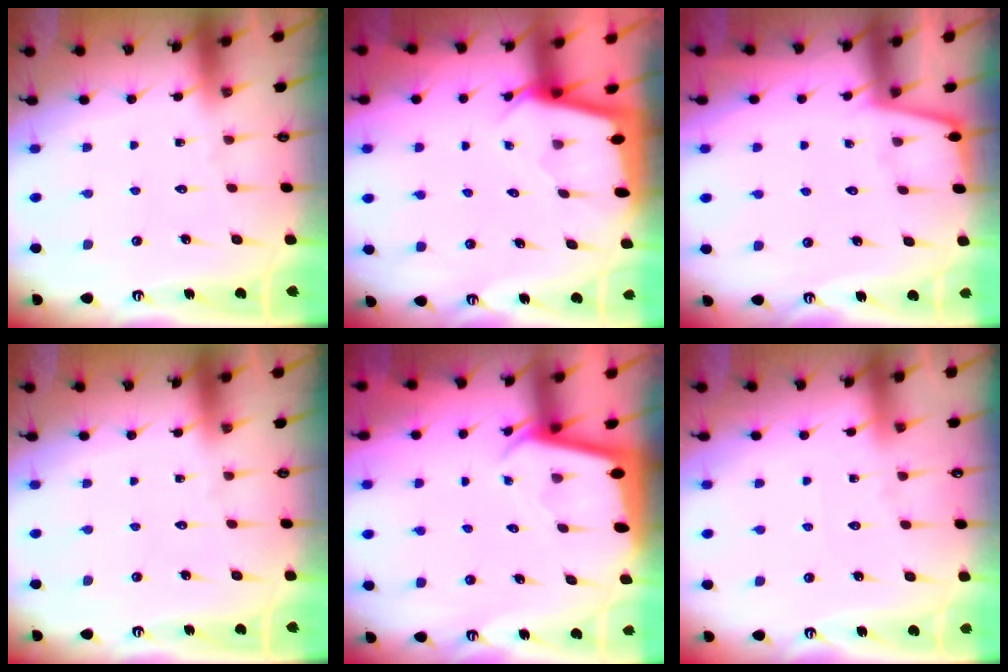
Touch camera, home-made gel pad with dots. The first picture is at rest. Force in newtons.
{"total": 2.4, "press": 2.4, "slide": 0.1}
{"total": 2.3, "press": 2.3, "slide": 0.3}
{"total": 0.0}
{"total": 2.1, "press": 2.1, "slide": 0.2}
{"total": 2.8, "press": 2.8, "slide": 0.4}